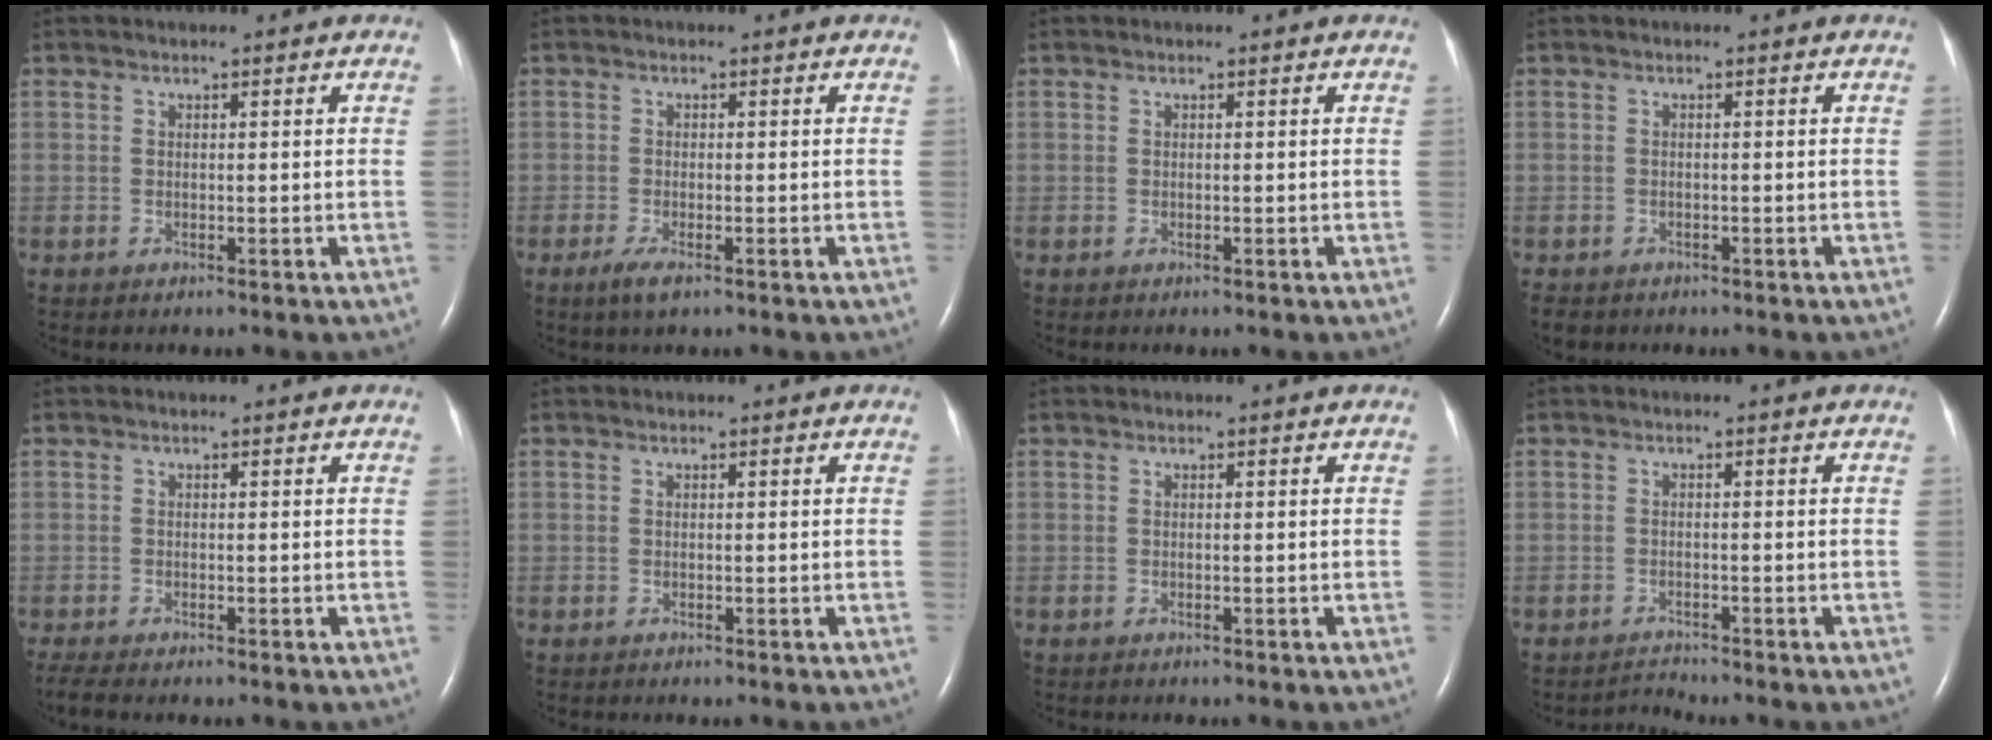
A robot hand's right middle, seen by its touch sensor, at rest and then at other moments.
{"total": 2.3, "force": [-1.4, 0.5, 1.8], "torque": [-0.045, -0.006, -0.028]}
{"total": 0.0}
{"total": 3.0, "force": [-2.4, 1.6, 0.9], "torque": [-0.016, -0.004, -0.033]}
{"total": 2.2, "force": [-1.9, 0.1, 1.1], "torque": [-0.031, -0.009, -0.036]}
{"total": 0.0}
{"total": 0.0}
{"total": 1.4, "force": [-1.2, -0.5, -0.5], "torque": [0.012, -0.014, -0.018]}